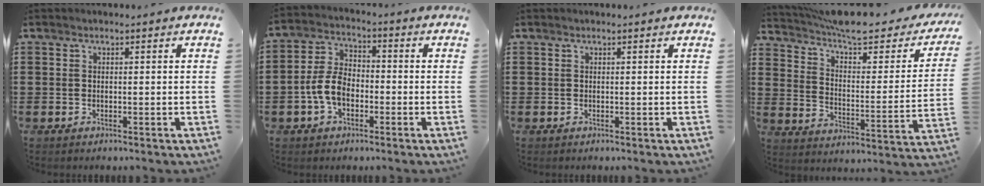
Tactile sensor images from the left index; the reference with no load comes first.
{"total": 6.5, "force": [-2.1, 4.0, 4.6], "torque": [-0.116, 0.004, -0.049]}
{"total": 0.0}
{"total": 7.5, "force": [6.5, 1.1, 3.6], "torque": [-0.094, -0.048, 0.109]}